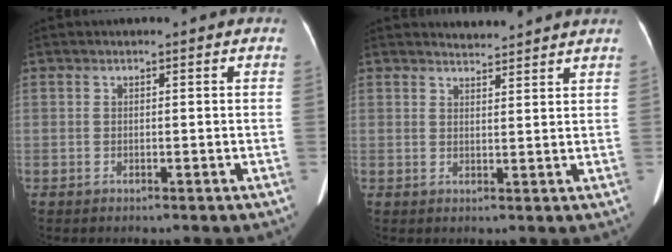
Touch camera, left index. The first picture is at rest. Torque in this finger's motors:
{"motor_torque": [0.09, -1.59, -0.02, 0.00]}